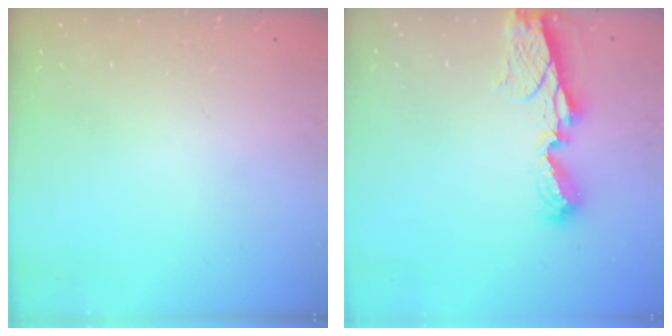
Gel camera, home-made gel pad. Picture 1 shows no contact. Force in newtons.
{"total": 8.4, "press": 8.4, "slide": 1.1}